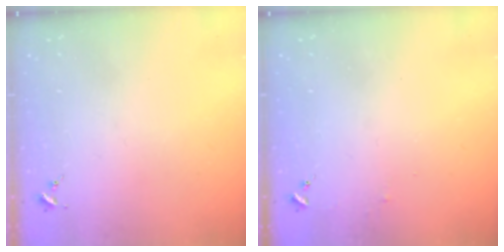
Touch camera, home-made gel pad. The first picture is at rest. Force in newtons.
{"total": 3.2, "press": 3.2, "slide": 0.3}